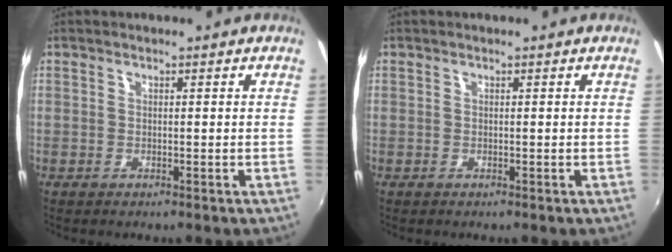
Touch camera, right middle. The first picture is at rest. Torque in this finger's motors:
{"motor_torque": [-0.06, -0.01, 0.00, 0.00]}